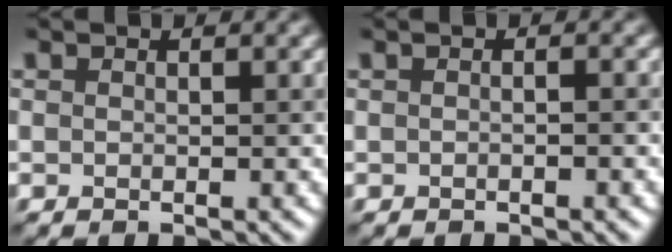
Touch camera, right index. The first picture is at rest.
{"total": 1.4, "force": [-0.1, 0.7, 1.2], "torque": [-0.005, -0.006, -0.016]}